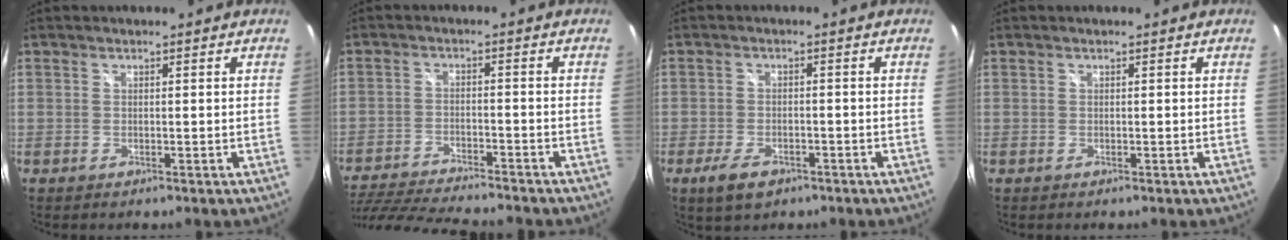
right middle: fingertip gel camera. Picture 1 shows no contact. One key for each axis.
{"total": 17.1, "fx": -15.0, "fy": 2.9, "fz": 7.8, "tx": -0.167, "ty": -0.035, "tz": -0.241}
{"total": 5.5, "fx": -3.4, "fy": 2.8, "fz": 3.3, "tx": -0.082, "ty": -0.013, "tz": -0.057}
{"total": 0.0}